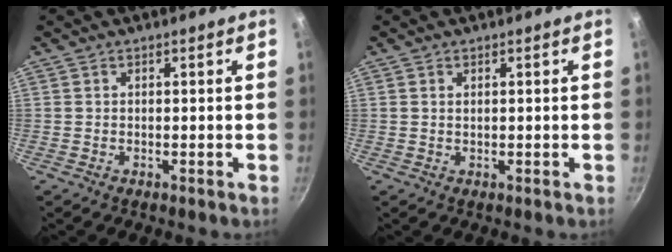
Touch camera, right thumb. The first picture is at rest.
{"total": 0.7, "force": [0.3, 0.4, 0.5], "torque": [-0.009, 0.001, 0.005]}